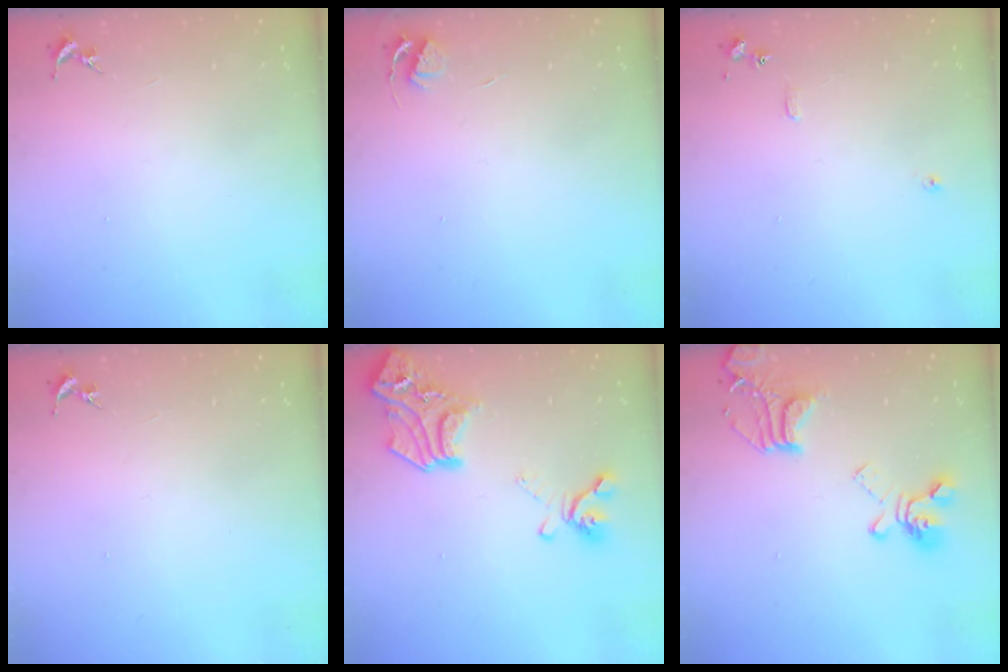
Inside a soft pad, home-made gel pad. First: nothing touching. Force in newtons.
{"total": 4.1, "press": 4.1, "slide": 0.5}
{"total": 6.9, "press": 6.8, "slide": 0.7}
{"total": 0.0}
{"total": 19.5, "press": 19.5, "slide": 0.7}
{"total": 18.4, "press": 18.3, "slide": 1.9}